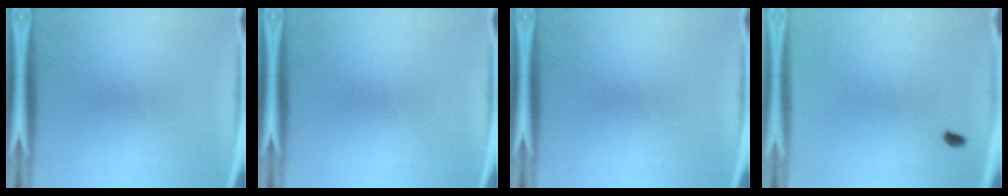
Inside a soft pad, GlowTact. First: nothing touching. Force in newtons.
{"total": 0.0}
{"total": 0.0}
{"total": 1.1}